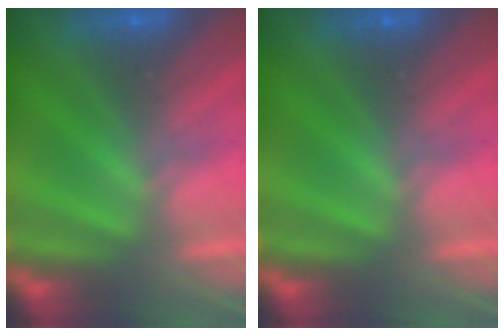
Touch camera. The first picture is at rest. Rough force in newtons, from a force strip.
{"total": 0.0}